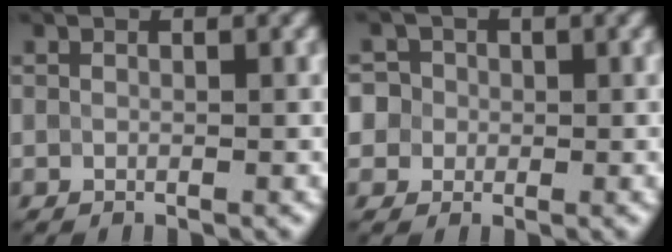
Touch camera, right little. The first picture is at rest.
{"total": 5.1, "force": [0.8, 4.8, 1.6], "torque": [-0.028, 0.040, -0.013]}